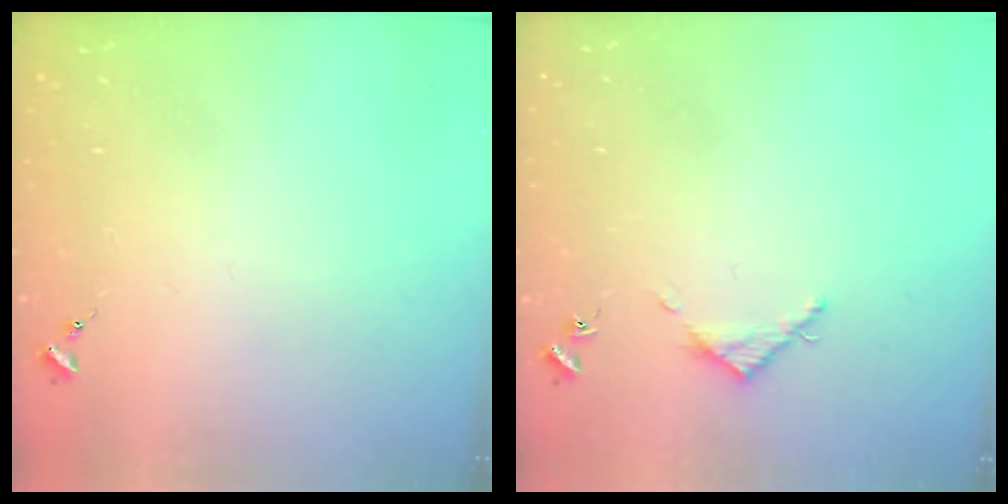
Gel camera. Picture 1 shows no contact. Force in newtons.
{"total": 4.0, "press": 4.0, "slide": 0.5}